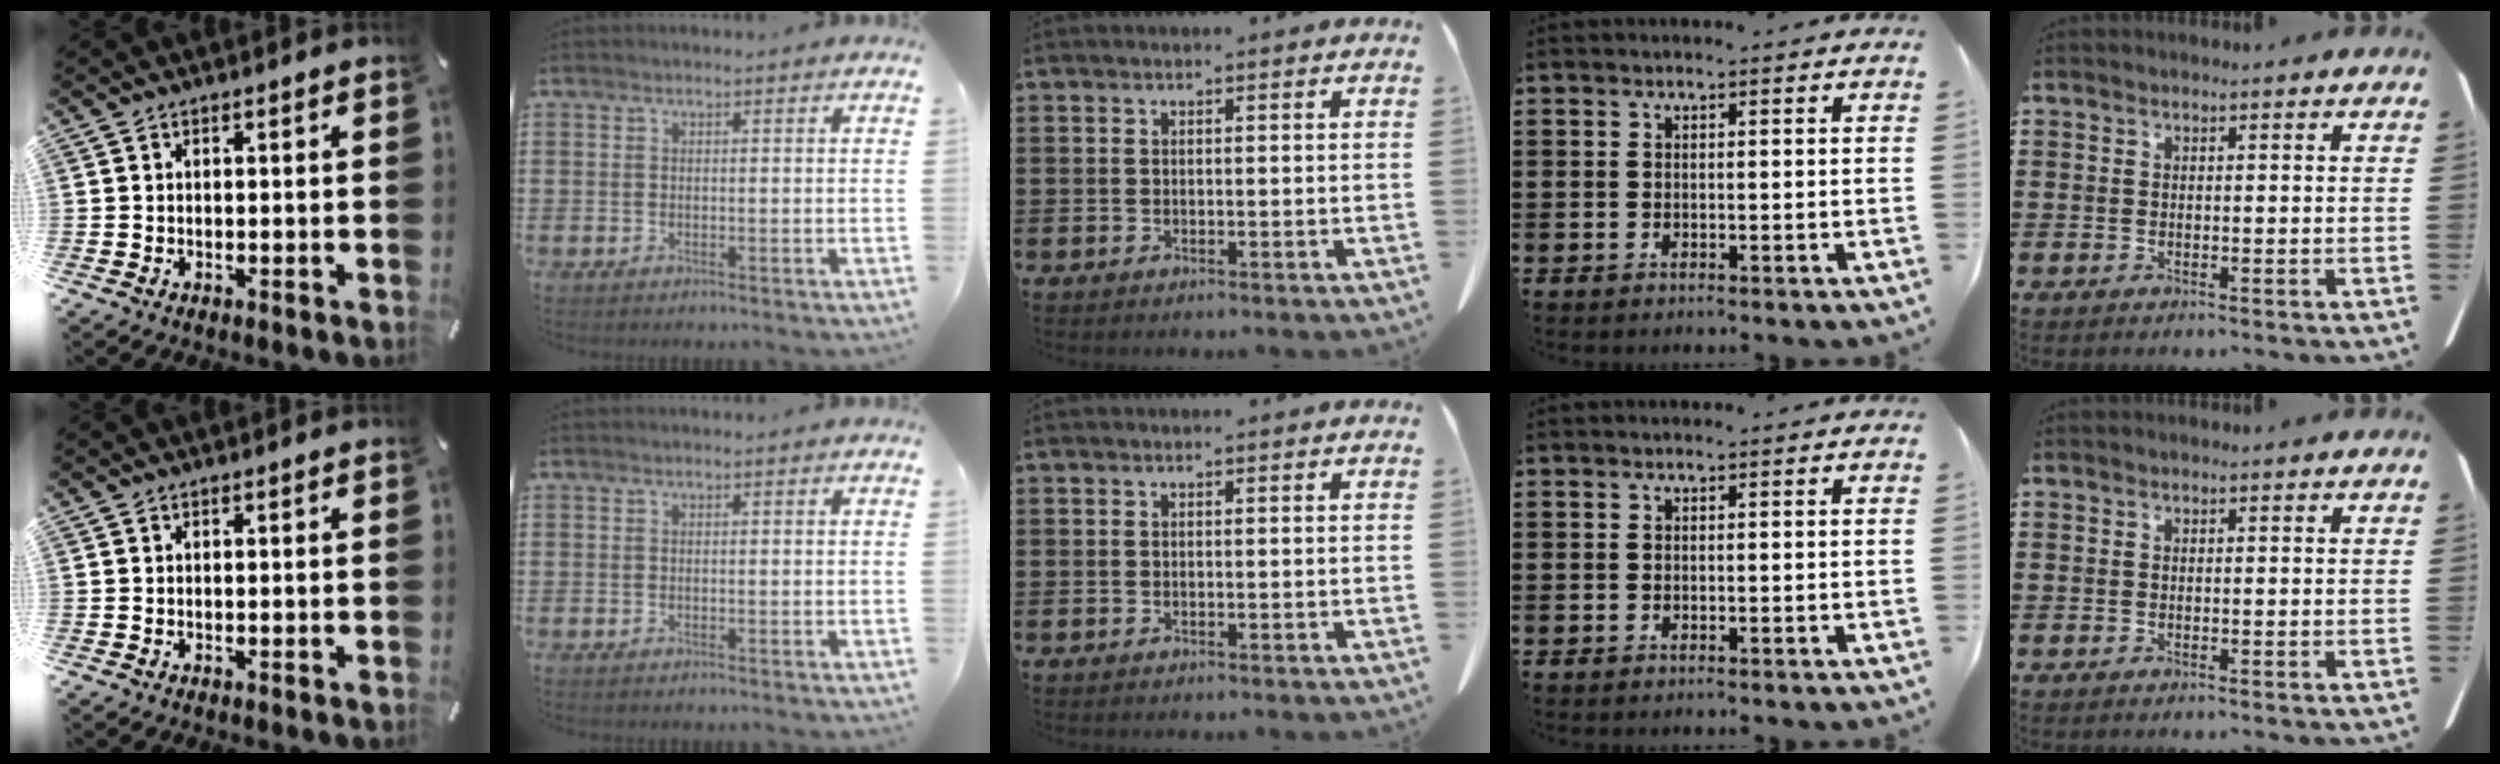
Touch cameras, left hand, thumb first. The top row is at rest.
{}